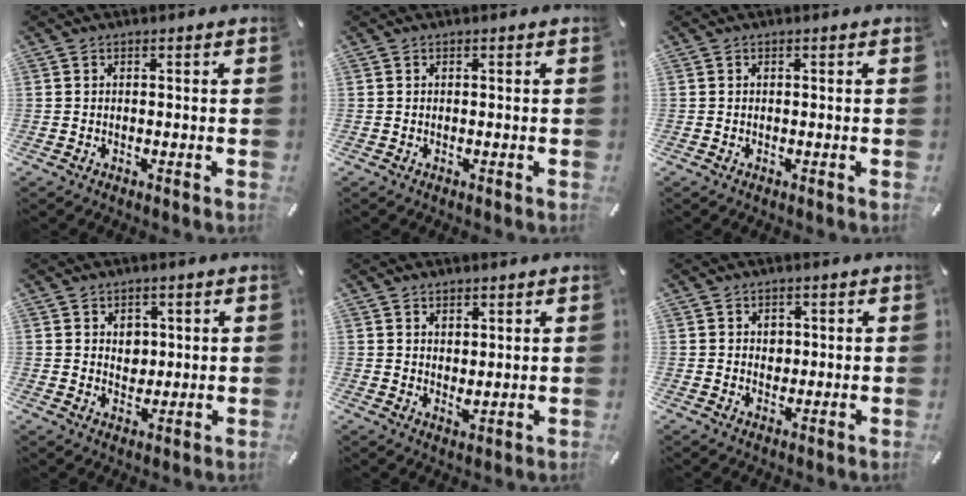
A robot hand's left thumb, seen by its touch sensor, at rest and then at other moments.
{"total": 0.0}
{"total": 0.0}
{"total": 4.1, "force": [1.4, 3.6, 1.1], "torque": [-0.009, -0.003, 0.021]}
{"total": 2.4, "force": [1.7, 1.7, 0.5], "torque": [-0.005, -0.009, 0.031]}
{"total": 2.4, "force": [0.5, 2.2, 0.6], "torque": [-0.001, -0.003, 0.004]}